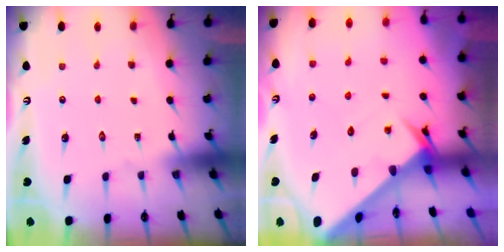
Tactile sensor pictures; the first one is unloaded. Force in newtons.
{"total": 3.0, "press": 3.0, "slide": 0.2}